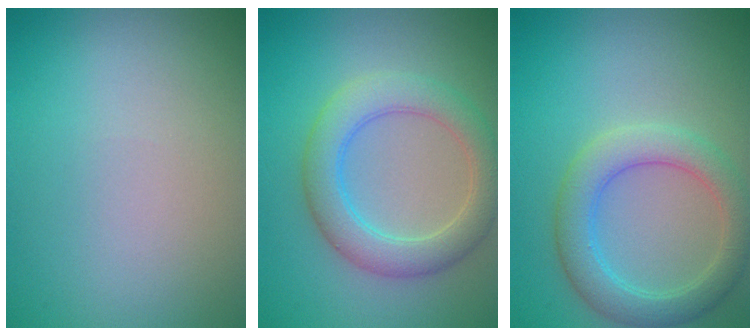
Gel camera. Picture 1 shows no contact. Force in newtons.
{"total": 4.7, "press": 4.7, "slide": 0.3}
{"total": 4.3, "press": 4.3, "slide": 0.2}